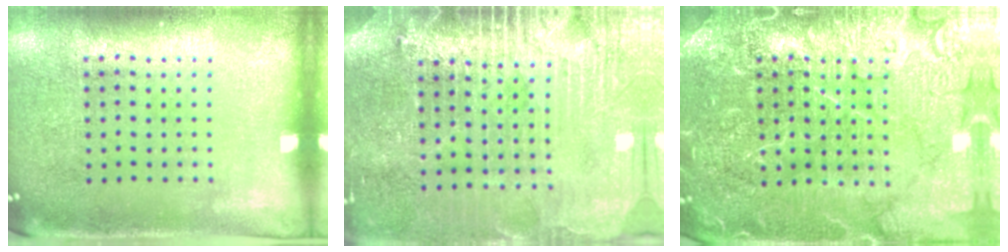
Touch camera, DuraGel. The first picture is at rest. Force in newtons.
{"total": 3.7, "press": 3.5, "slide": 1.3}
{"total": 5.4, "press": 5.3, "slide": 0.8}